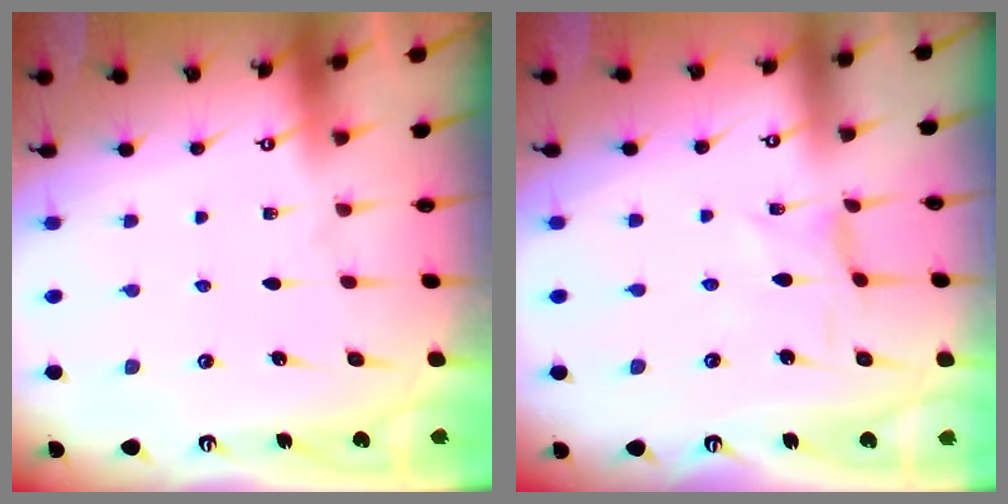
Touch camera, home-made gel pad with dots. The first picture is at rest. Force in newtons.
{"total": 0.6, "press": 0.6, "slide": 0.1}